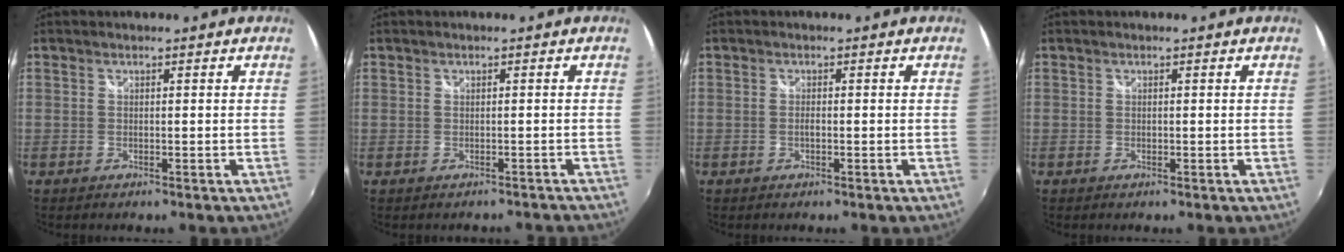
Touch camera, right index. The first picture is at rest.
{"total": 2.7, "force": [-2.0, 1.8, 0.4], "torque": [0.004, 0.009, -0.021]}
{"total": 1.0, "force": [-0.3, 0.3, 0.9], "torque": [-0.018, 0.000, -0.008]}
{"total": 0.0}